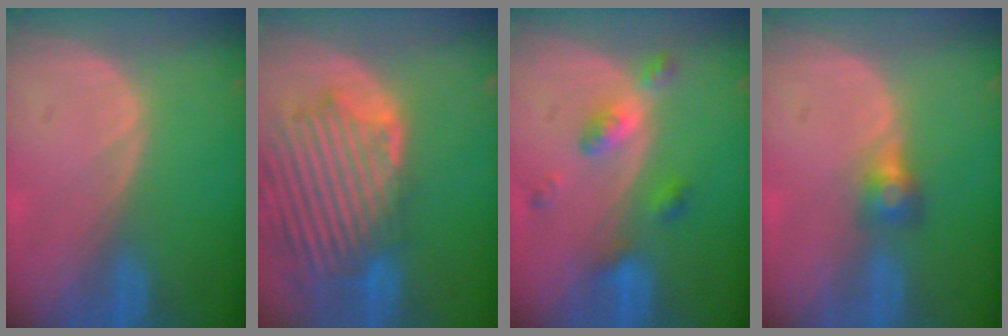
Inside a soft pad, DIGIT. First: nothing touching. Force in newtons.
{"total": 13.7, "press": 11.8, "slide": 6.9}
{"total": 5.2, "press": 4.7, "slide": 2.3}
{"total": 2.8, "press": 2.6, "slide": 1.0}